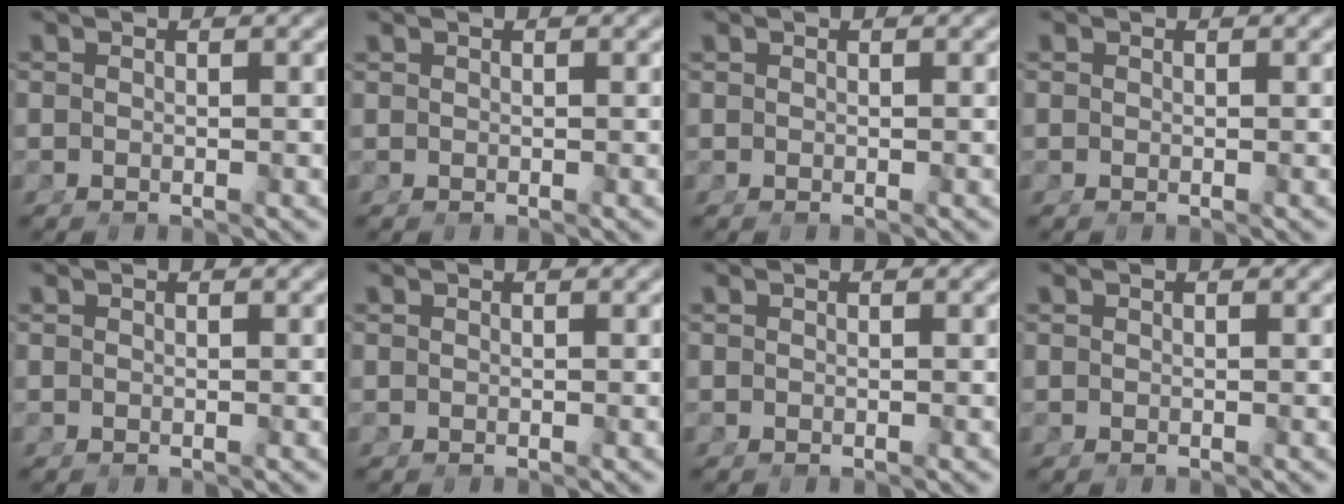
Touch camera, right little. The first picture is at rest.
{"total": 0.6, "force": [0.3, -0.5, -0.1], "torque": [0.004, 0.001, 0.008]}
{"total": 0.0}
{"total": 0.5, "force": [0.1, 0.5, 0.1], "torque": [-0.004, -0.003, 0.002]}
{"total": 0.0}
{"total": 0.0}
{"total": 0.0}
{"total": 0.0}